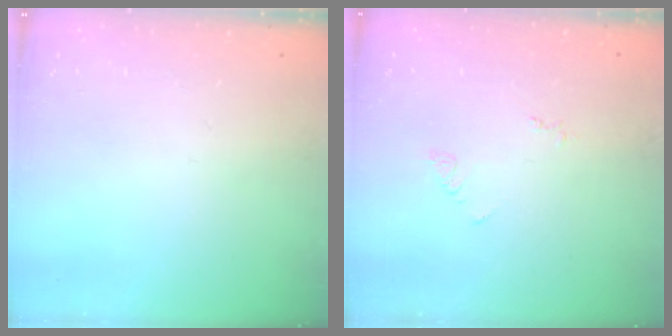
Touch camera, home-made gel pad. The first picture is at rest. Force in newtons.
{"total": 2.9, "press": 2.9, "slide": 0.4}